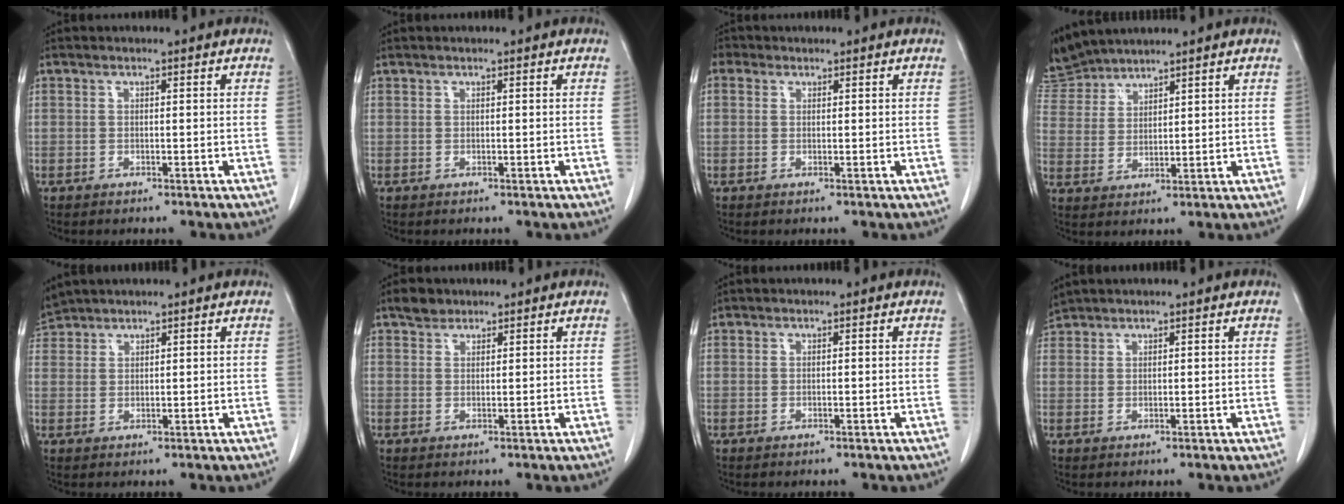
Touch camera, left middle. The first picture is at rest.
{"total": 0.0}
{"total": 1.9, "force": [0.9, 1.6, 0.5], "torque": [-0.008, 0.009, 0.012]}
{"total": 7.1, "force": [7.0, 0.9, 0.1], "torque": [-0.014, 0.011, 0.151]}
{"total": 3.7, "force": [3.6, 0.7, -0.1], "torque": [-0.008, 0.021, 0.075]}
{"total": 2.2, "force": [1.8, 1.2, 0.3], "torque": [-0.009, 0.005, 0.031]}
{"total": 0.7, "force": [0.6, 0.4, -0.1], "torque": [-0.002, 0.005, 0.011]}
{"total": 2.8, "force": [2.7, 0.6, -0.1], "torque": [-0.005, 0.019, 0.056]}